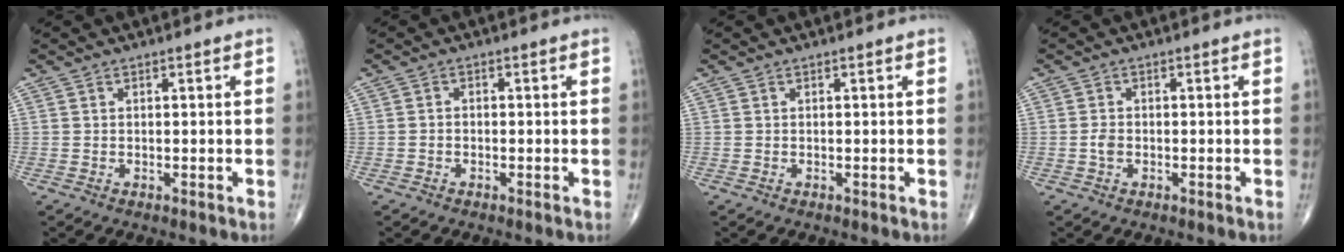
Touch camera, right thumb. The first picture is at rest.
{"total": 0.8, "force": [-0.3, 0.6, 0.4], "torque": [-0.002, 0.004, -0.008]}
{"total": 0.0}
{"total": 1.5, "force": [-0.4, 1.0, 1.1], "torque": [-0.021, 0.002, -0.010]}